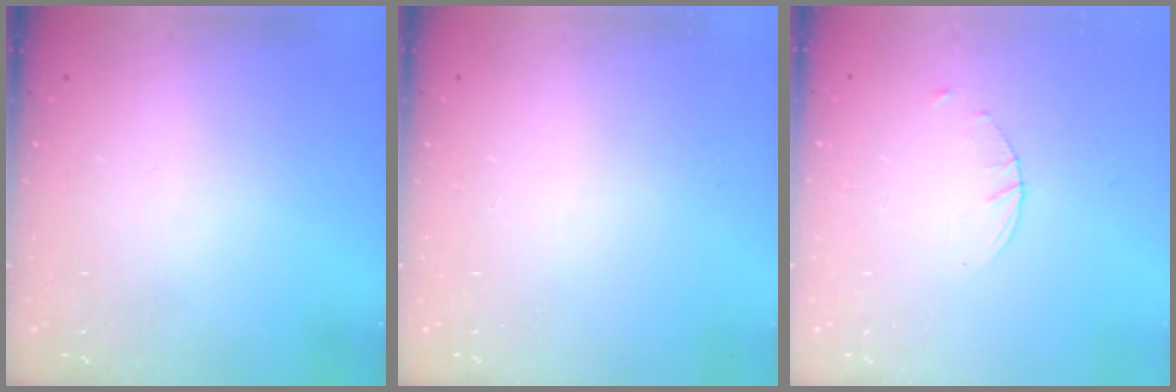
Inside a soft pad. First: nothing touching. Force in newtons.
{"total": 0.0}
{"total": 1.6, "press": 1.6, "slide": 0.2}